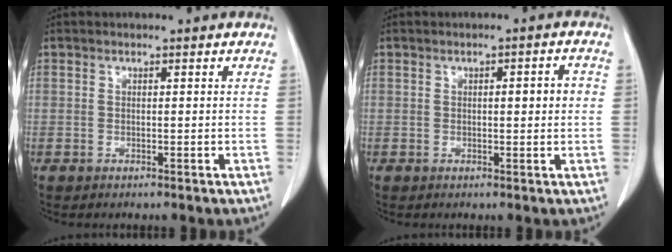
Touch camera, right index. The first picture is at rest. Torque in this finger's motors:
{"motor_torque": [0.17, -0.02, 0.04, 0.02]}